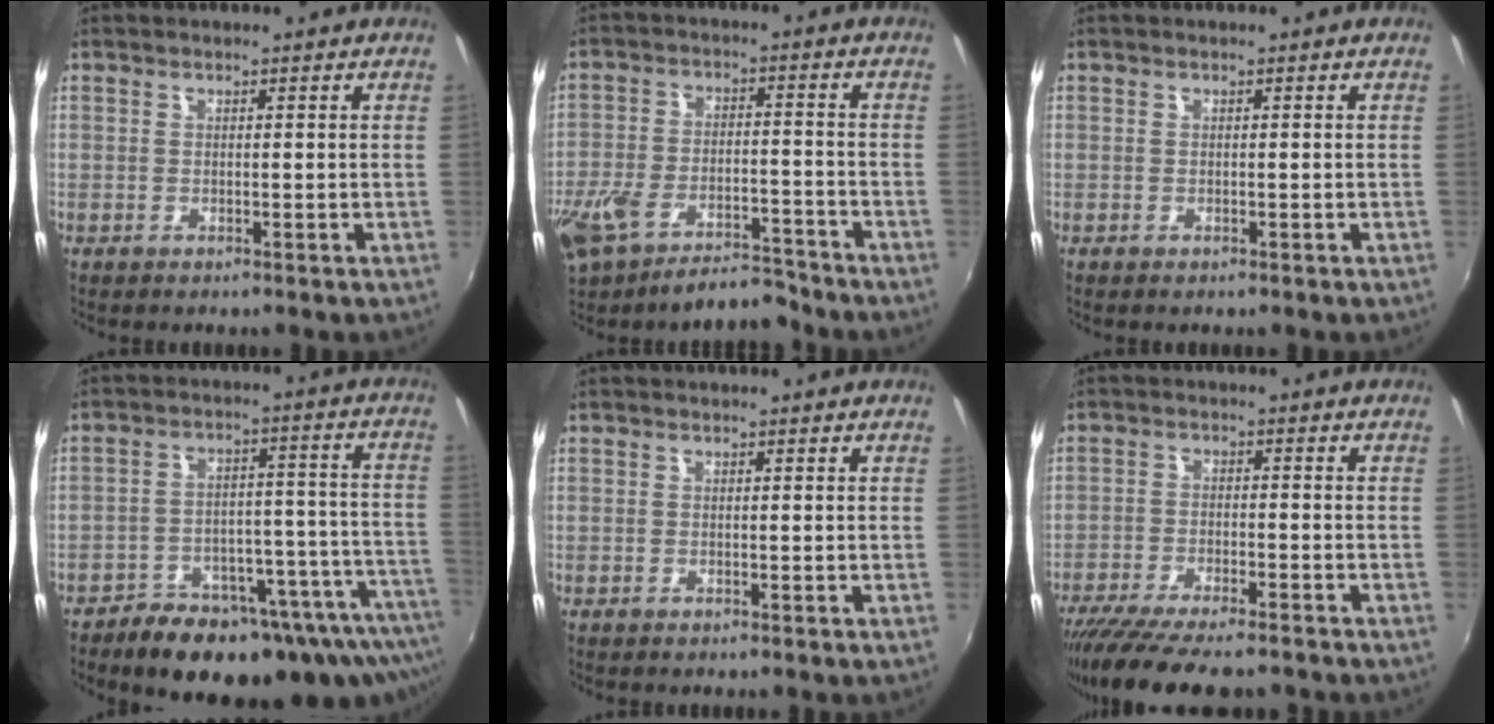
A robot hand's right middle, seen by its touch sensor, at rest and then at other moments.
{"total": 13.8, "force": [-10.7, 5.3, 7.0], "torque": [-0.167, -0.014, -0.173]}
{"total": 0.0}
{"total": 26.6, "force": [-20.5, 10.0, 13.7], "torque": [-0.188, -0.004, -0.259]}
{"total": 0.0}
{"total": 14.3, "force": [-11.9, 2.8, 7.4], "torque": [-0.154, -0.043, -0.189]}